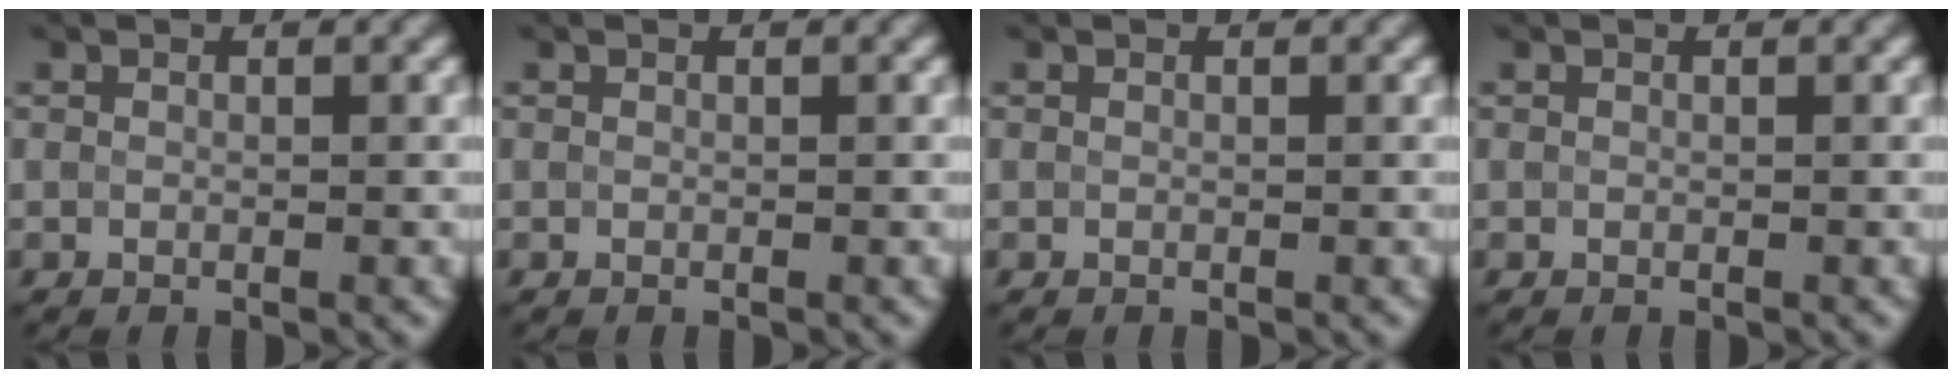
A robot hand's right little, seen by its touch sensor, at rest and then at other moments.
{"total": 0.0}
{"total": 0.0}
{"total": 0.0}